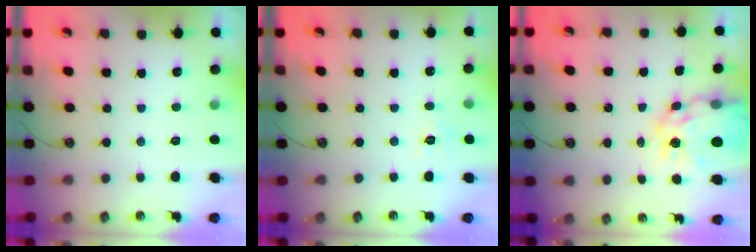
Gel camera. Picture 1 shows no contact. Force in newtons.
{"total": 5.9, "press": 5.9, "slide": 0.6}
{"total": 15.2, "press": 15.2, "slide": 1.6}